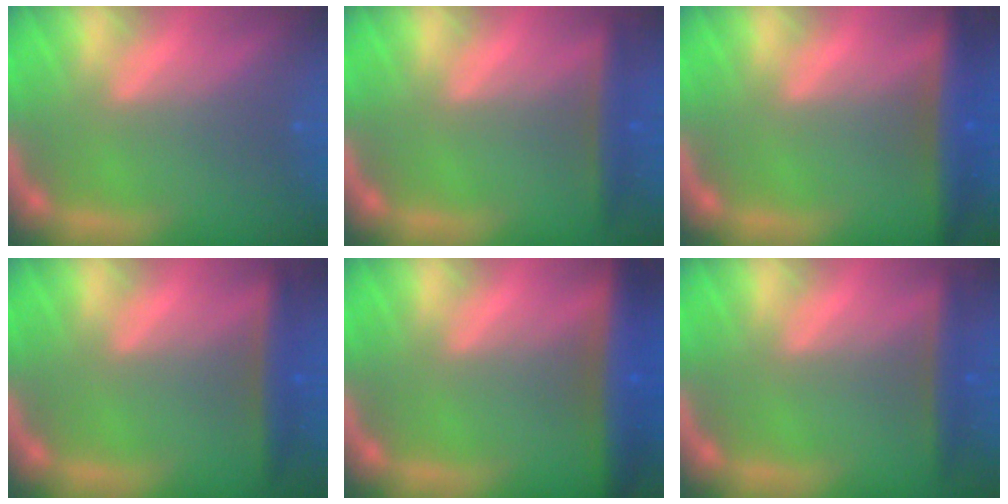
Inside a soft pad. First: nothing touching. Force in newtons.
{"total": 2.9}
{"total": 5.5}
{"total": 3.4}
{"total": 7.0}
{"total": 2.9}